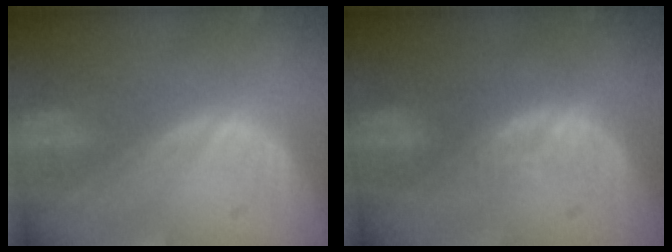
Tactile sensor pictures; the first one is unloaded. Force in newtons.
{"total": 3.9, "press": 3.5, "slide": 1.8}